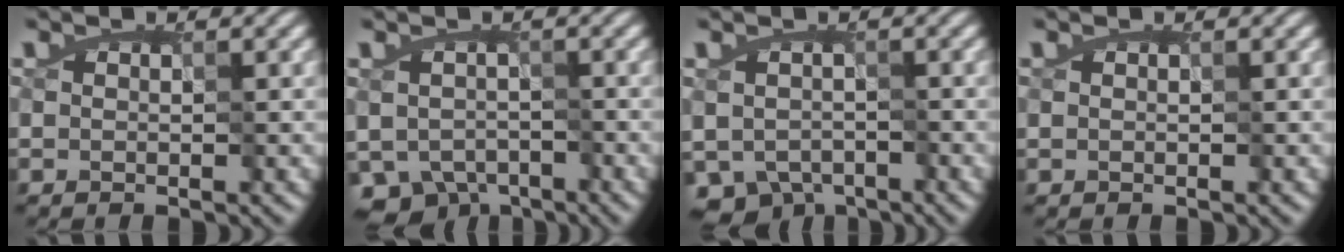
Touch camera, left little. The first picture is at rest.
{"total": 5.0, "force": [-2.9, 3.6, 1.8], "torque": [-0.011, -0.017, -0.040]}
{"total": 4.5, "force": [-2.4, 3.4, 1.7], "torque": [-0.011, -0.015, -0.027]}
{"total": 0.0}